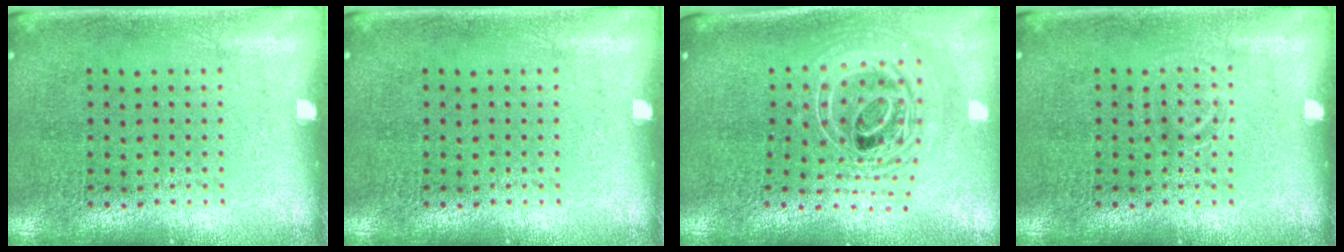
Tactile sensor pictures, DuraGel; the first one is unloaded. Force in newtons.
{"total": 0.0}
{"total": 2.6, "press": 1.9, "slide": 1.8}
{"total": 0.8, "press": 0.8, "slide": 0.2}